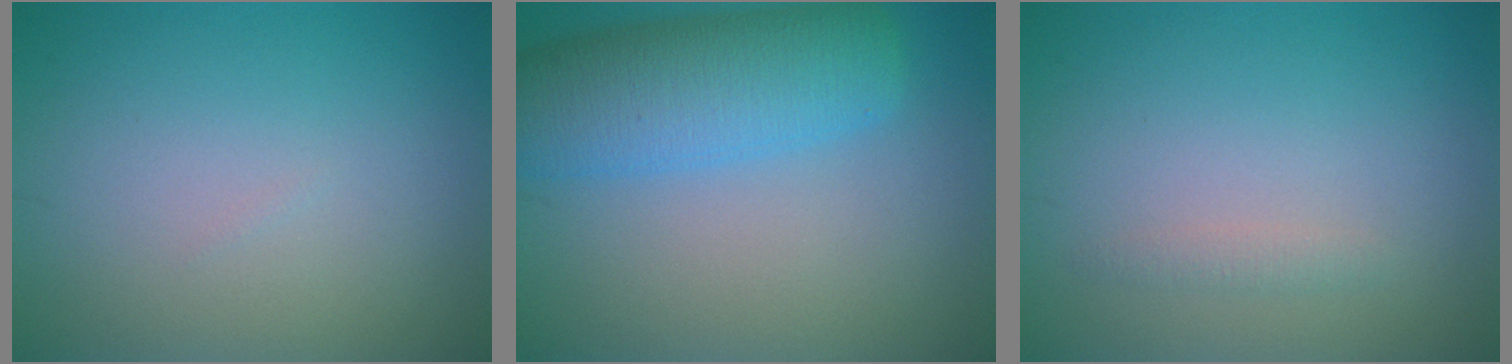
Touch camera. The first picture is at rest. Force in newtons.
{"total": 7.5, "press": 7.5, "slide": 0.4}
{"total": 0.8, "press": 0.8, "slide": 0.0}